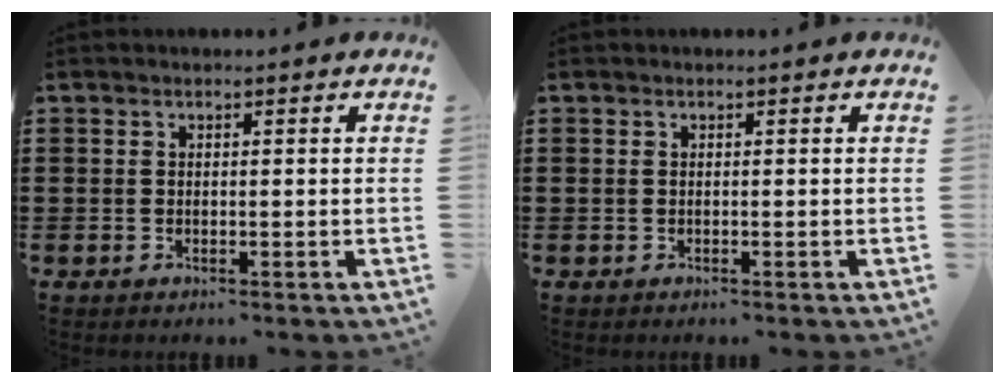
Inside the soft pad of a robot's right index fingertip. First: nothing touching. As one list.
[{"total": 0.0}]